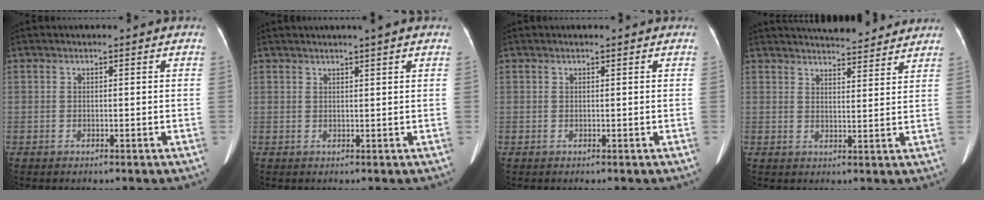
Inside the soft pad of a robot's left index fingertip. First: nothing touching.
{"total": 2.9, "force": [2.2, -0.3, 1.9], "torque": [-0.026, 0.019, 0.034]}
{"total": 0.0}
{"total": 11.5, "force": [10.9, 2.1, 3.0], "torque": [-0.035, 0.010, 0.137]}